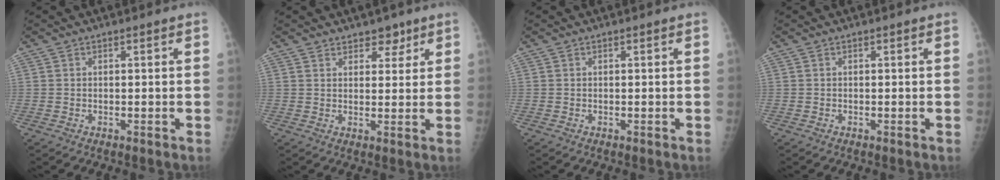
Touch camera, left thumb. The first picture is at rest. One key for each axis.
{"total": 3.6, "fx": 2.6, "fy": 2.2, "fz": 1.2, "tx": 0.014, "ty": -0.015, "tz": 0.038}
{"total": 0.0}
{"total": 0.0}